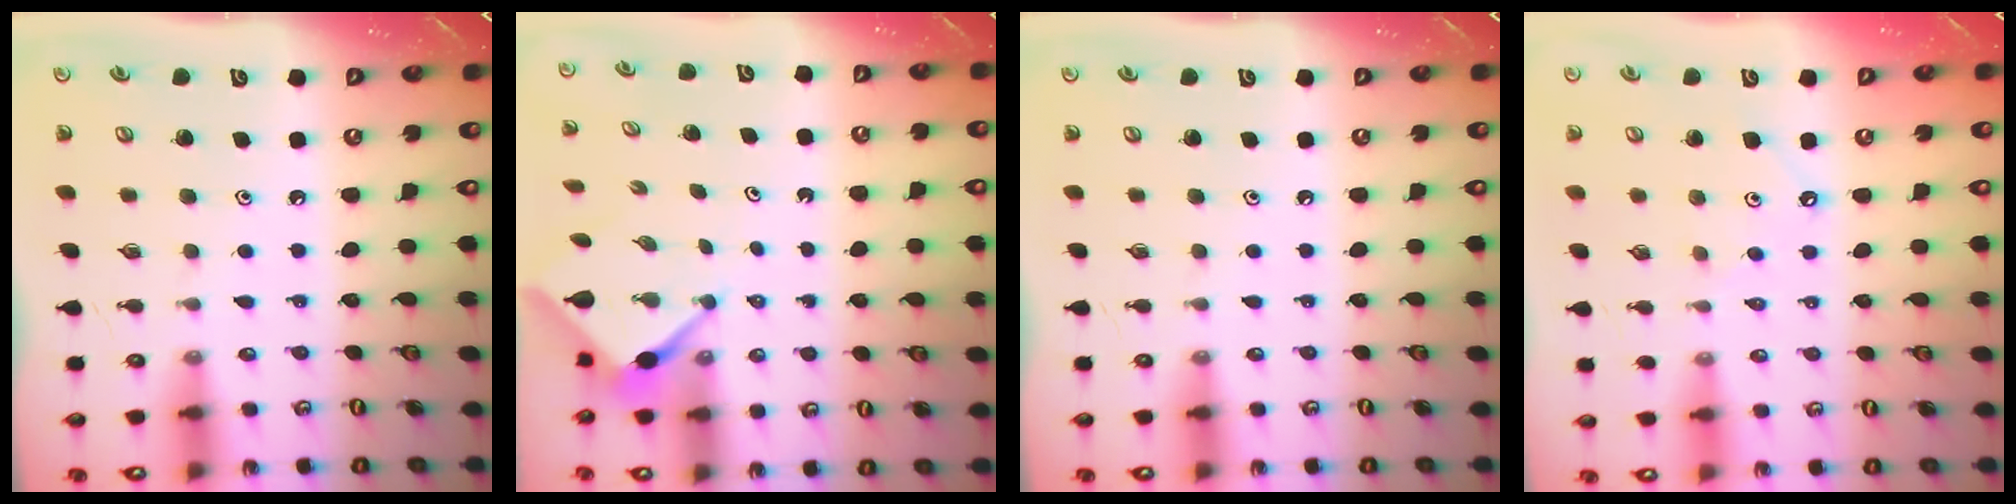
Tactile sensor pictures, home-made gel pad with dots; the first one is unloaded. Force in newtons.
{"total": 2.7, "press": 2.7, "slide": 0.1}
{"total": 0.0}
{"total": 3.0, "press": 2.9, "slide": 0.4}